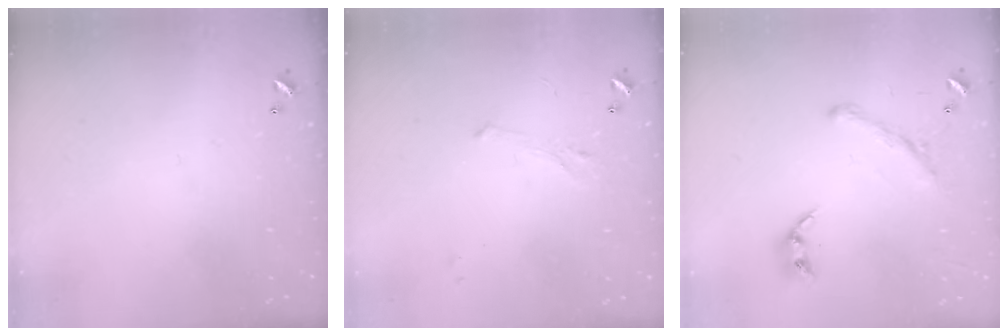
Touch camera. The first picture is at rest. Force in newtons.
{"total": 1.4, "press": 1.3, "slide": 0.6}
{"total": 2.0, "press": 1.5, "slide": 1.2}